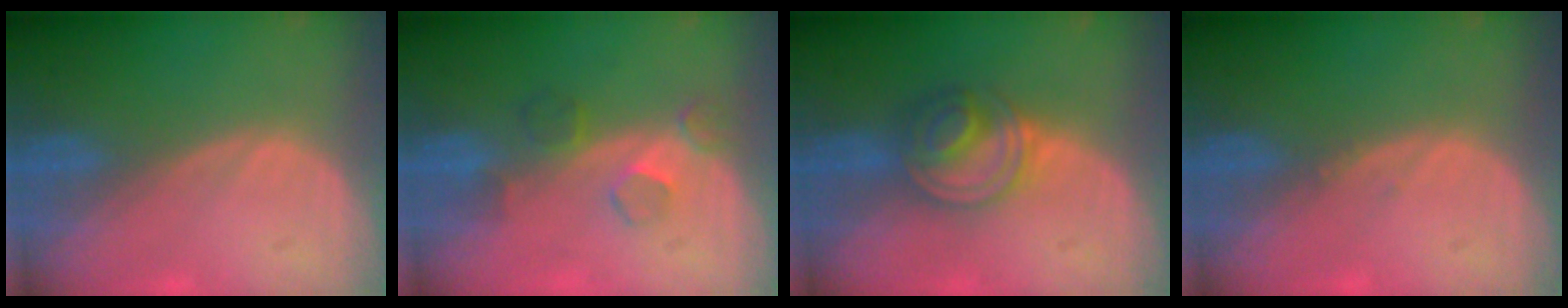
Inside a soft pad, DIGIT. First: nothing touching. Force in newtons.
{"total": 4.3, "press": 3.9, "slide": 1.7}
{"total": 6.0, "press": 6.0, "slide": 0.5}
{"total": 0.5, "press": 0.5, "slide": 0.2}